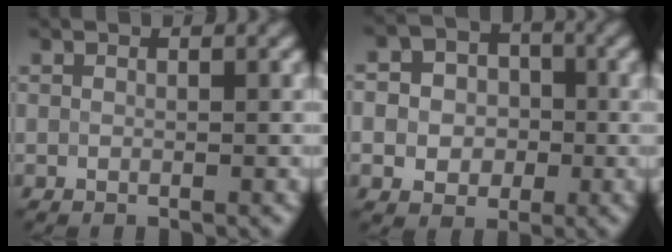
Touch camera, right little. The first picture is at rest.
{"total": 5.2, "force": [-0.6, 4.7, 2.3], "torque": [-0.026, 0.004, -0.017]}